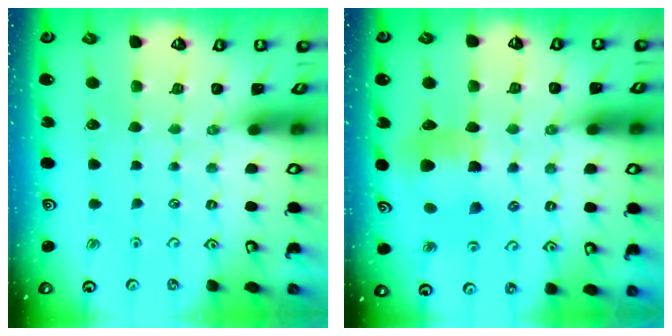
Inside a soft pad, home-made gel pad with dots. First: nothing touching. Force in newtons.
{"total": 8.1, "press": 7.9, "slide": 1.3}